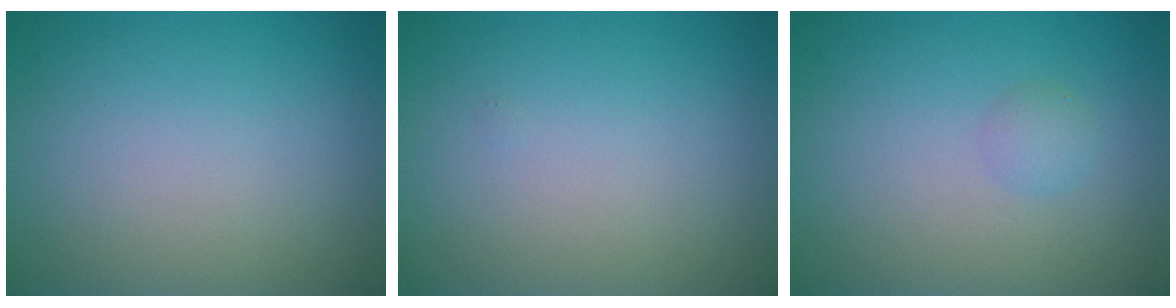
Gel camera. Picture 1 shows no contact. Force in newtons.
{"total": 0.0}
{"total": 1.1, "press": 1.1, "slide": 0.0}